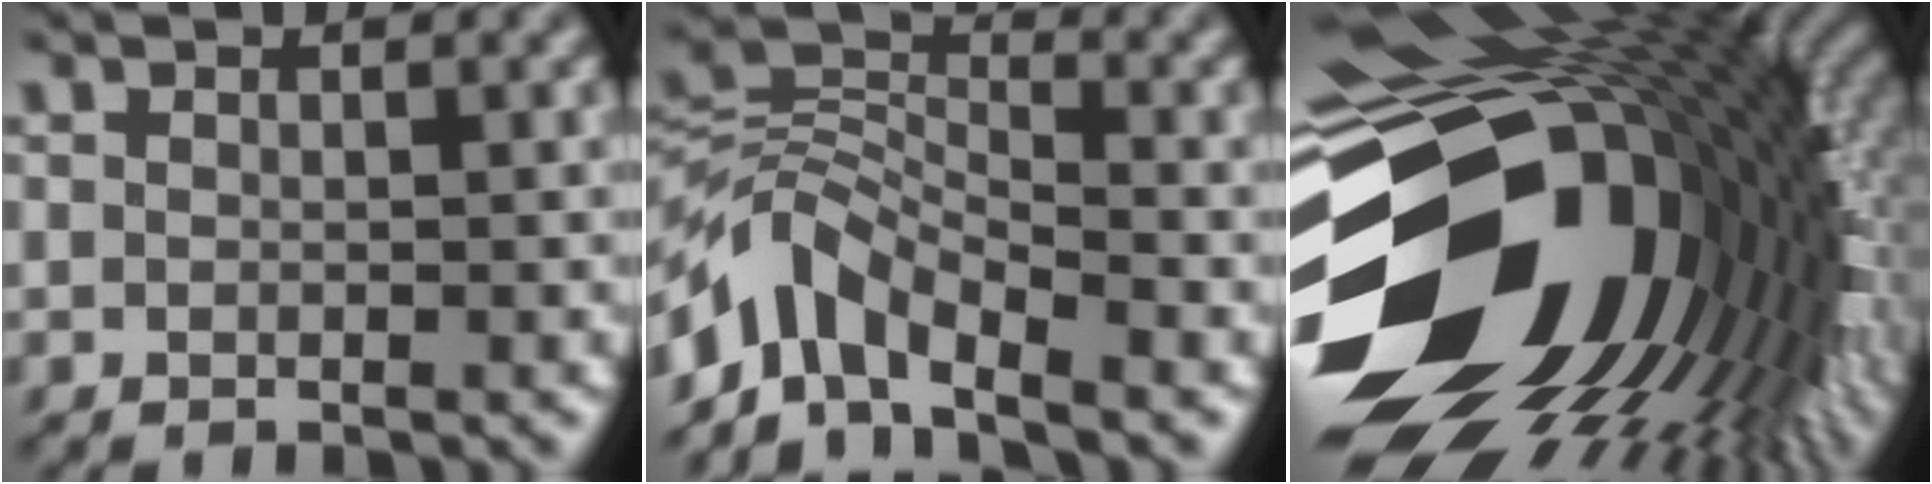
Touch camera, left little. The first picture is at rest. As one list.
[{"total": 6.4, "force": [-4.6, 2.9, 3.4], "torque": [-0.054, 0.010, -0.103]}, {"total": 20.9, "force": [-3.4, 13.5, 15.5], "torque": [-0.306, -0.057, -0.036]}]